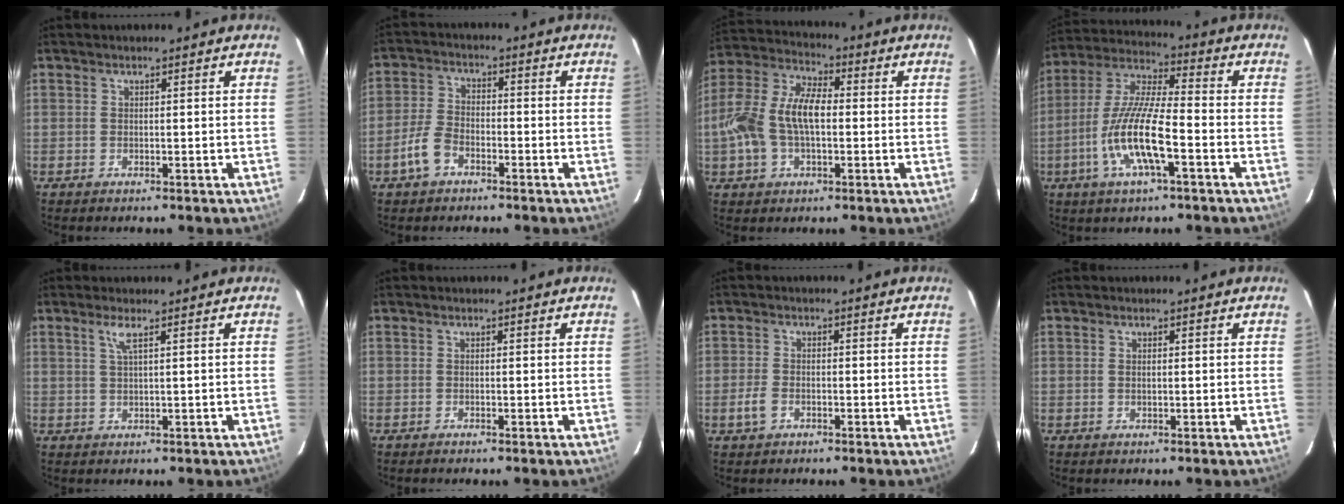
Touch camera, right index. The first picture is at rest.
{"total": 5.9, "force": [-3.4, 3.4, 3.4], "torque": [-0.079, 0.007, -0.066]}
{"total": 13.5, "force": [-1.2, 7.7, 11.0], "torque": [-0.233, 0.019, -0.023]}
{"total": 13.8, "force": [-5.0, 2.8, 12.5], "torque": [-0.260, -0.007, -0.099]}
{"total": 2.1, "force": [1.1, -0.3, 1.8], "torque": [-0.036, -0.001, 0.023]}
{"total": 0.0}
{"total": 3.3, "force": [-1.6, 2.2, 1.8], "torque": [-0.047, 0.001, -0.032]}
{"total": 0.6, "force": [0.1, 0.3, 0.5], "torque": [-0.010, 0.001, 0.002]}